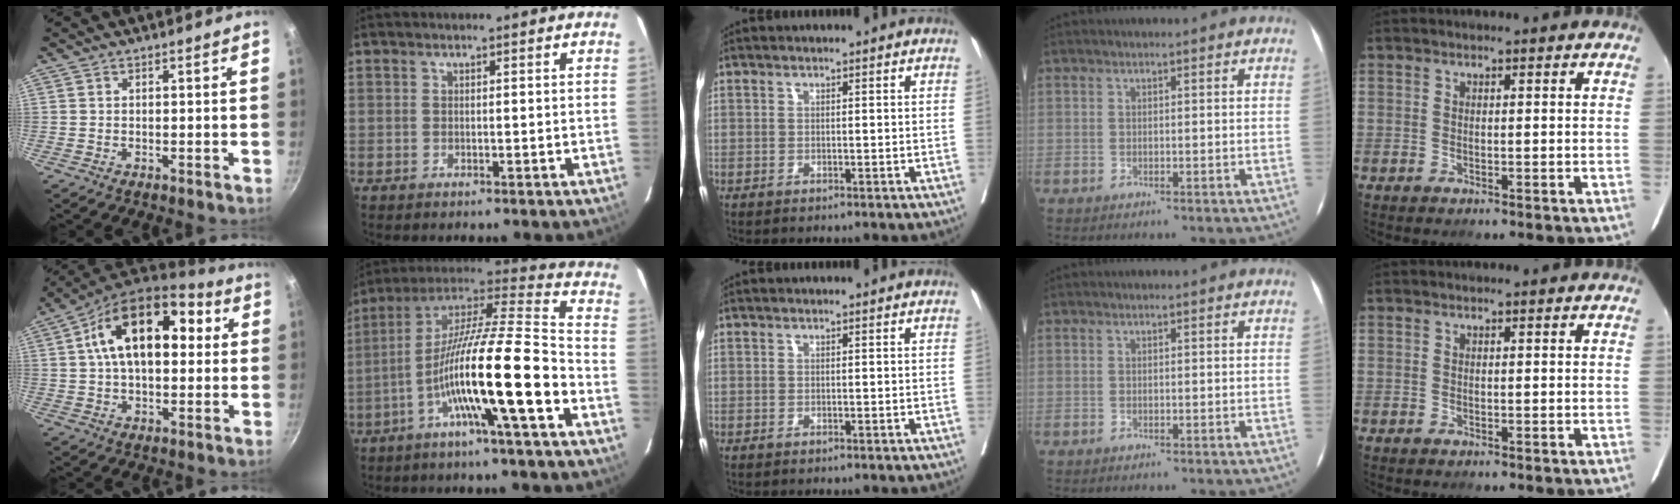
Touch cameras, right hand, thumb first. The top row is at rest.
{"thumb": {"total": 19.6, "force": [4.0, 11.2, 15.6], "torque": [-0.230, 0.028, 0.053]}, "index": {"total": 18.5, "force": [-6.6, 0.2, 17.3], "torque": [-0.309, 0.004, -0.119]}}